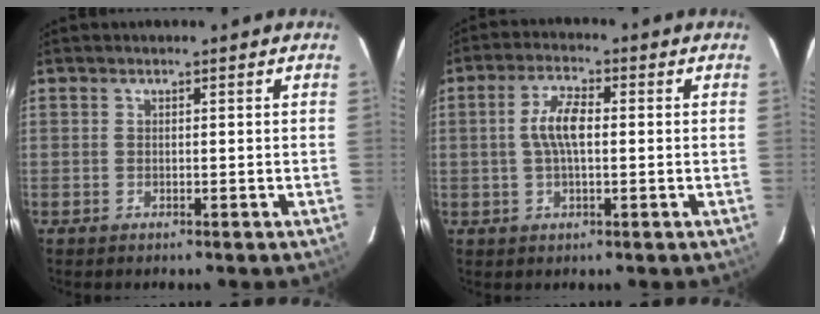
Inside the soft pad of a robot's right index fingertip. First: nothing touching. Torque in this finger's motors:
{"motor_torque": [0.56, -0.22, 0.27, 0.11]}